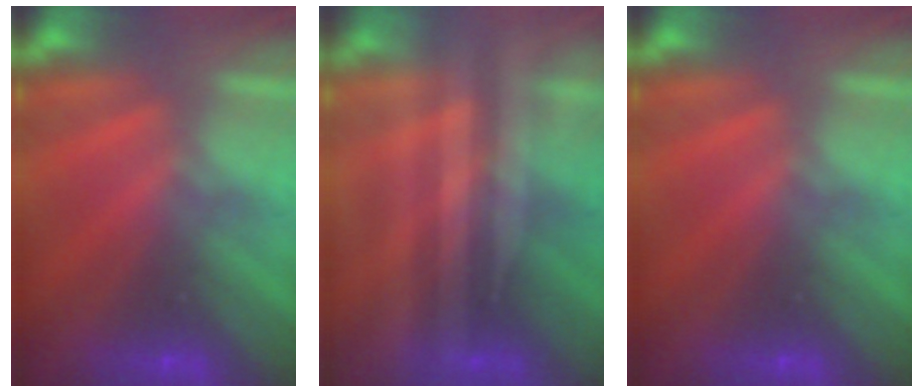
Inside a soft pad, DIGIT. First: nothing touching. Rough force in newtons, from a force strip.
{"total": 2.0}
{"total": 0.0}